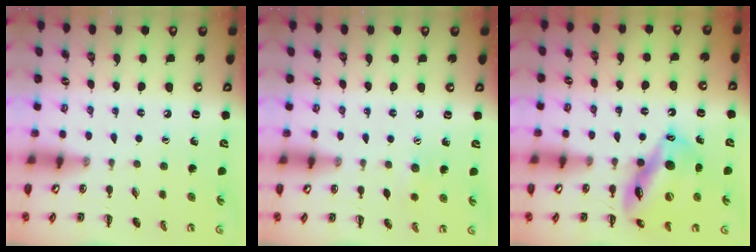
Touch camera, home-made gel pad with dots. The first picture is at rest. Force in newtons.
{"total": 5.7, "press": 5.6, "slide": 1.0}
{"total": 15.5, "press": 14.9, "slide": 4.2}